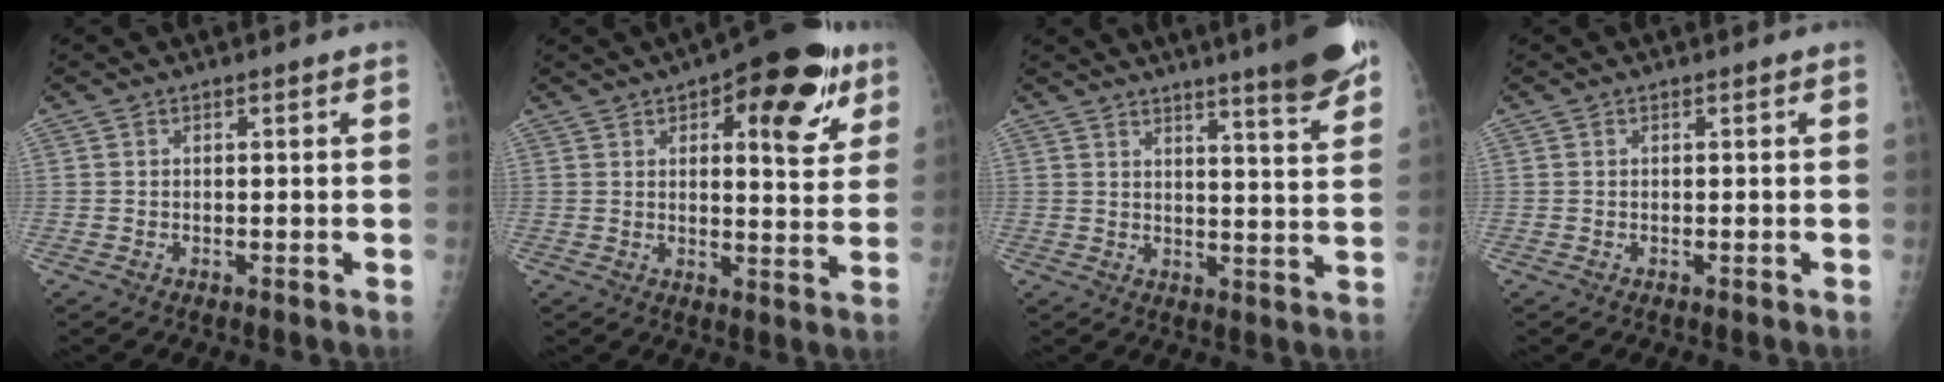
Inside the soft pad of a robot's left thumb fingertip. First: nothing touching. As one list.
[{"total": 17.0, "force": [8.3, 6.9, 13.1], "torque": [-0.132, -0.021, 0.106]}, {"total": 12.4, "force": [9.6, 1.8, 7.7], "torque": [-0.073, -0.069, 0.120]}, {"total": 0.0}]